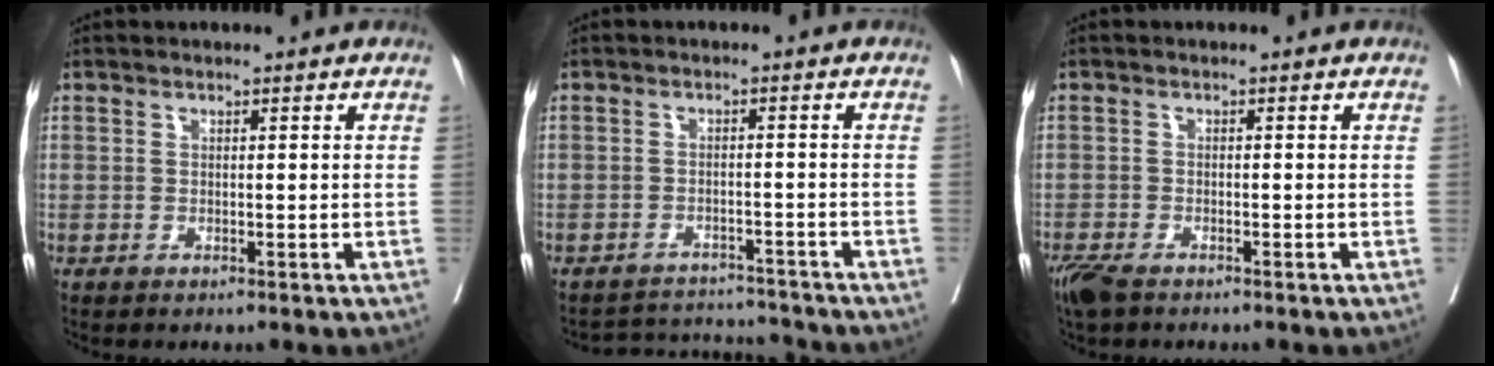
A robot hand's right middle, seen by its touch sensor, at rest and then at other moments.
{"total": 7.0, "force": [-6.9, 0.6, -0.7], "torque": [0.008, 0.014, -0.100]}
{"total": 3.9, "force": [-3.0, 1.2, 2.1], "torque": [-0.043, -0.009, -0.056]}